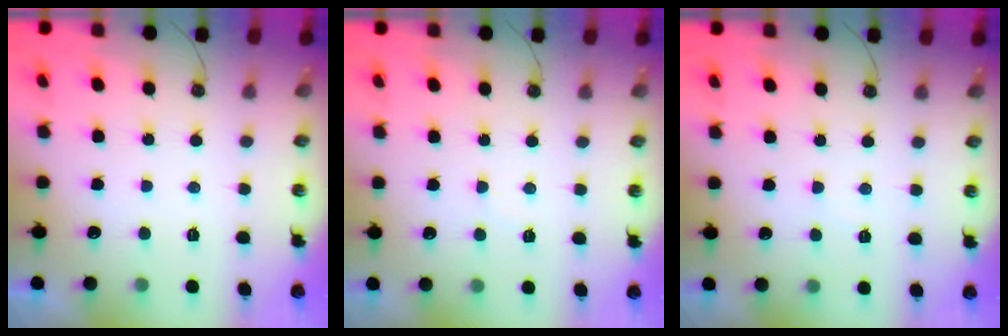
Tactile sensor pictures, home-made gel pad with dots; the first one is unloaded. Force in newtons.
{"total": 4.7, "press": 4.7, "slide": 0.7}
{"total": 3.3, "press": 3.2, "slide": 0.6}